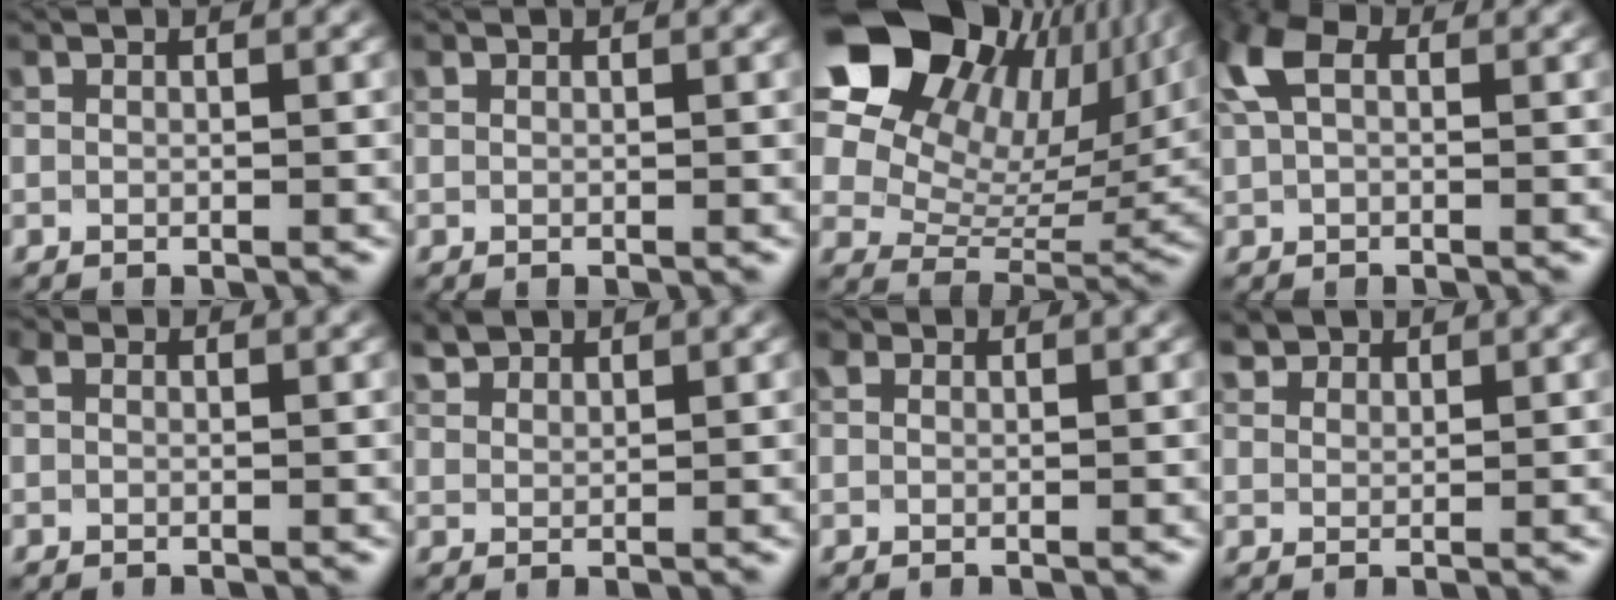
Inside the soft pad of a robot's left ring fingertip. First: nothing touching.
{"total": 0.0}
{"total": 17.4, "force": [9.8, 10.5, 9.9], "torque": [-0.184, 0.044, 0.166]}
{"total": 4.7, "force": [1.6, 2.7, 3.4], "torque": [-0.084, 0.017, 0.022]}
{"total": 1.1, "force": [0.3, 0.9, 0.7], "torque": [-0.011, 0.004, -0.002]}
{"total": 2.3, "force": [1.9, 0.9, 0.7], "torque": [-0.021, 0.007, 0.040]}
{"total": 1.1, "force": [0.5, 0.7, 0.5], "torque": [-0.008, 0.002, 0.002]}
{"total": 2.6, "force": [2.2, 1.2, 0.7], "torque": [-0.022, -0.005, 0.047]}